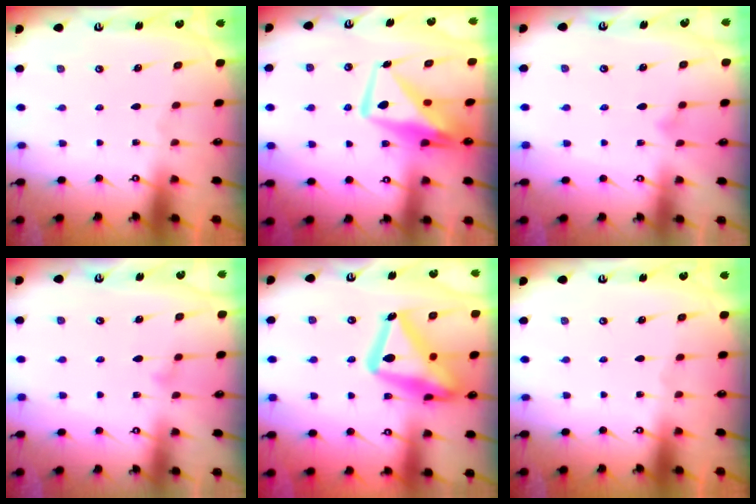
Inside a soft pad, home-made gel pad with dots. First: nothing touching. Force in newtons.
{"total": 11.0, "press": 10.9, "slide": 1.5}
{"total": 4.0, "press": 4.0, "slide": 0.2}
{"total": 4.7, "press": 4.7, "slide": 0.3}
{"total": 22.8, "press": 22.8, "slide": 1.7}
{"total": 0.0}